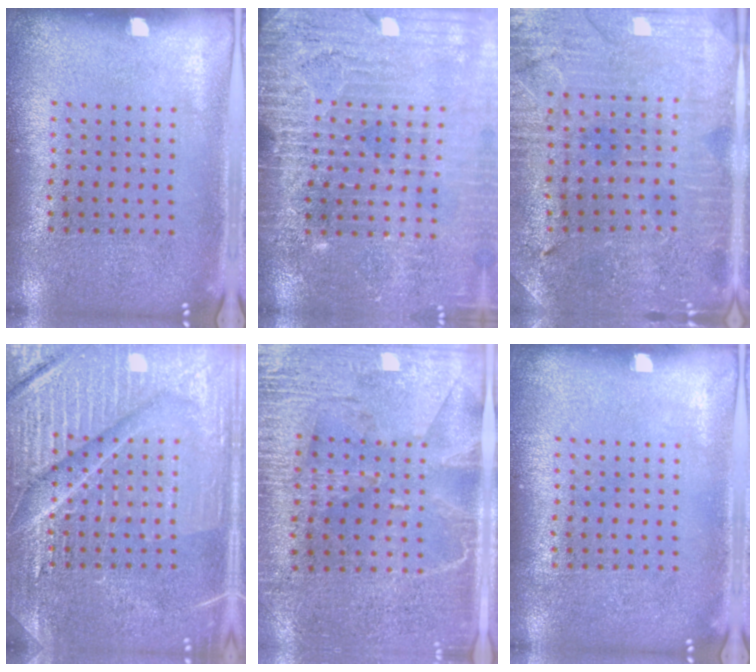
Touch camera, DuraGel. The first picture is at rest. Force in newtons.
{"total": 3.2, "press": 3.1, "slide": 0.6}
{"total": 1.2, "press": 1.2, "slide": 0.2}
{"total": 7.4, "press": 7.4, "slide": 1.0}
{"total": 3.0, "press": 2.7, "slide": 1.3}
{"total": 0.0}